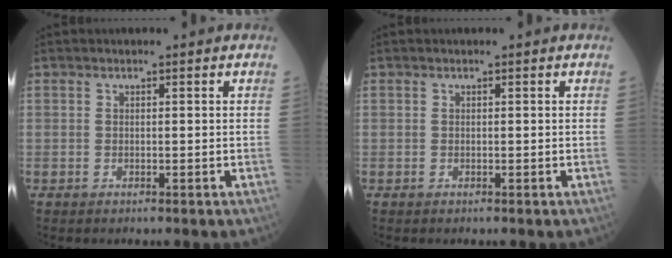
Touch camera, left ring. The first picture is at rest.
{"total": 0.0}